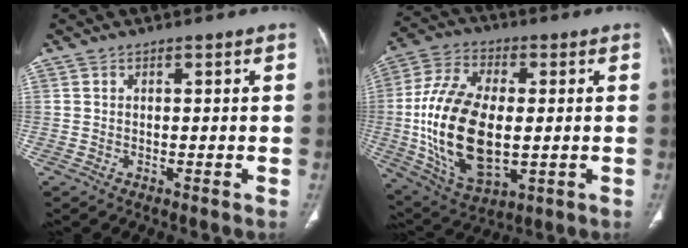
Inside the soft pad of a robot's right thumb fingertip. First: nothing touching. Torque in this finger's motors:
{"motor_torque": [1.02, 3.99, 2.28, -0.18, 0.39]}